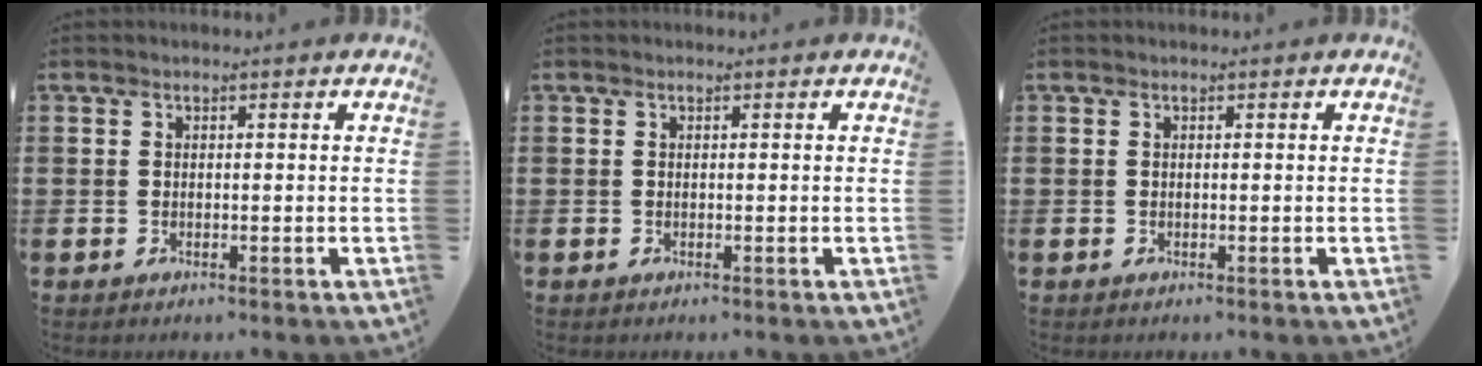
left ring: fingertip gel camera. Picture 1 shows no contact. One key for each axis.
{"total": 0.0}
{"total": 0.0}